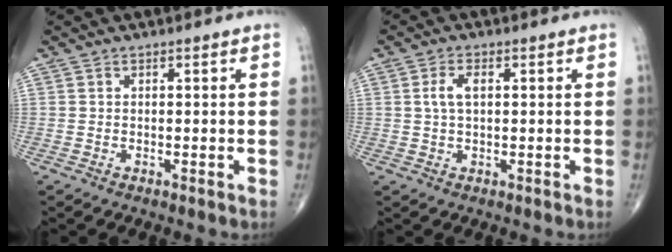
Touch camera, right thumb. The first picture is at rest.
{"total": 3.6, "force": [0.8, 1.8, 3.0], "torque": [-0.068, 0.007, 0.014]}